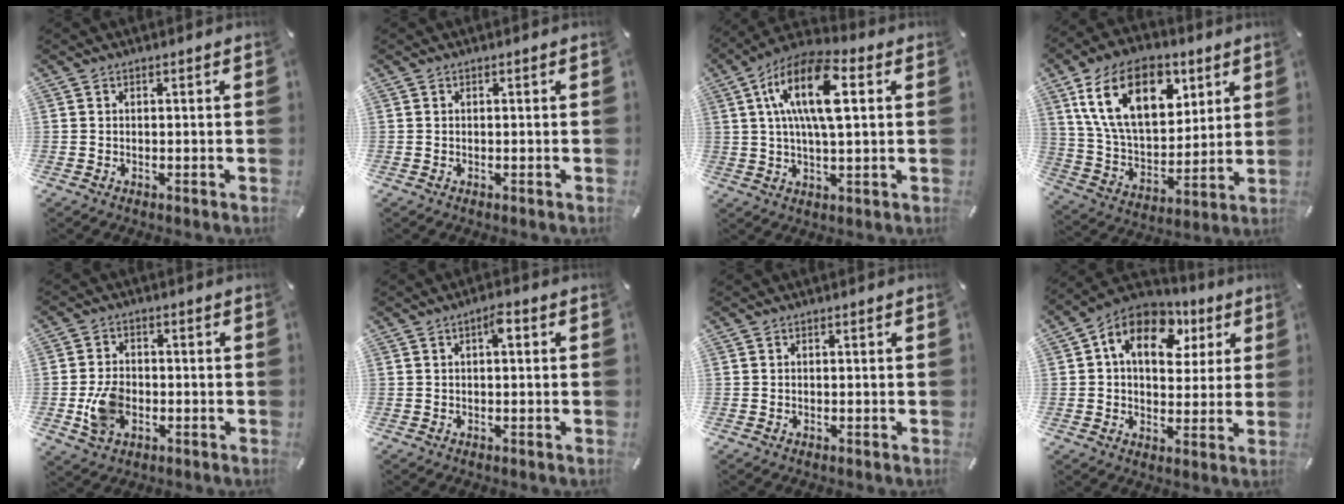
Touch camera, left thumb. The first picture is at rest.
{"total": 0.0}
{"total": 15.3, "force": [3.9, 6.2, 13.5], "torque": [-0.262, 0.006, 0.067]}
{"total": 20.4, "force": [9.4, 12.7, 12.8], "torque": [-0.244, -0.022, 0.165]}
{"total": 8.1, "force": [-1.8, 6.0, 5.1], "torque": [-0.108, 0.003, -0.033]}
{"total": 3.8, "force": [1.1, 1.4, 3.4], "torque": [-0.054, 0.003, 0.012]}
{"total": 0.0}
{"total": 13.9, "force": [5.2, 9.6, 8.6], "torque": [-0.137, -0.008, 0.090]}